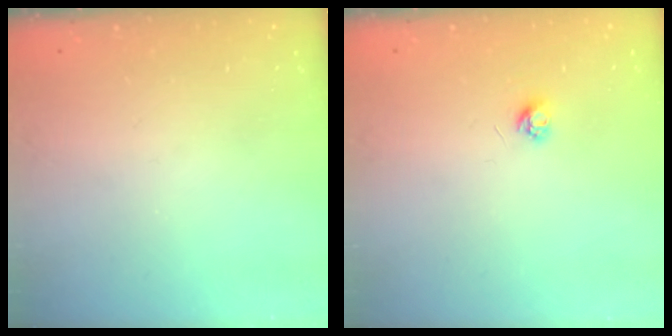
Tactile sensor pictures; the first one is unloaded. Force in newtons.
{"total": 3.2, "press": 3.2, "slide": 0.4}